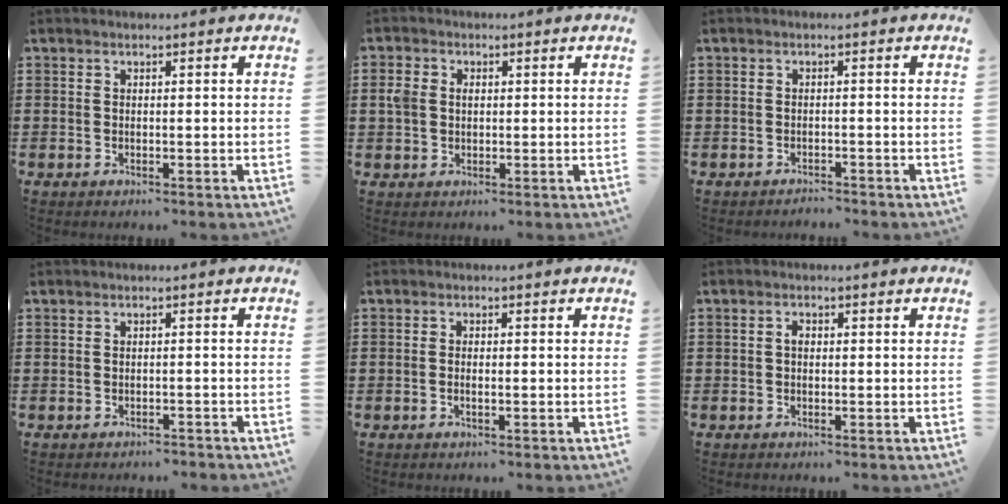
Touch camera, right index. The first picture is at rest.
{"total": 2.7, "force": [0.3, 2.1, 1.6], "torque": [-0.052, 0.005, 0.000]}
{"total": 1.3, "force": [-1.3, 0.0, -0.1], "torque": [-0.001, 0.001, -0.030]}
{"total": 1.1, "force": [-1.0, 0.2, 0.0], "torque": [-0.004, 0.000, -0.023]}
{"total": 1.0, "force": [-0.3, 0.3, 0.9], "torque": [-0.017, -0.004, -0.004]}
{"total": 1.2, "force": [0.0, 0.7, 0.9], "torque": [-0.019, 0.004, -0.001]}